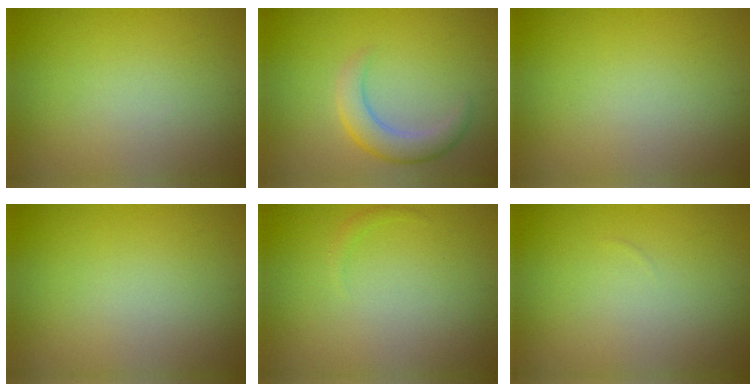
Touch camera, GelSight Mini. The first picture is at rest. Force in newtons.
{"total": 3.3, "press": 3.3, "slide": 0.1}
{"total": 0.0}
{"total": 0.0}
{"total": 0.6, "press": 0.6, "slide": 0.1}
{"total": 0.0}